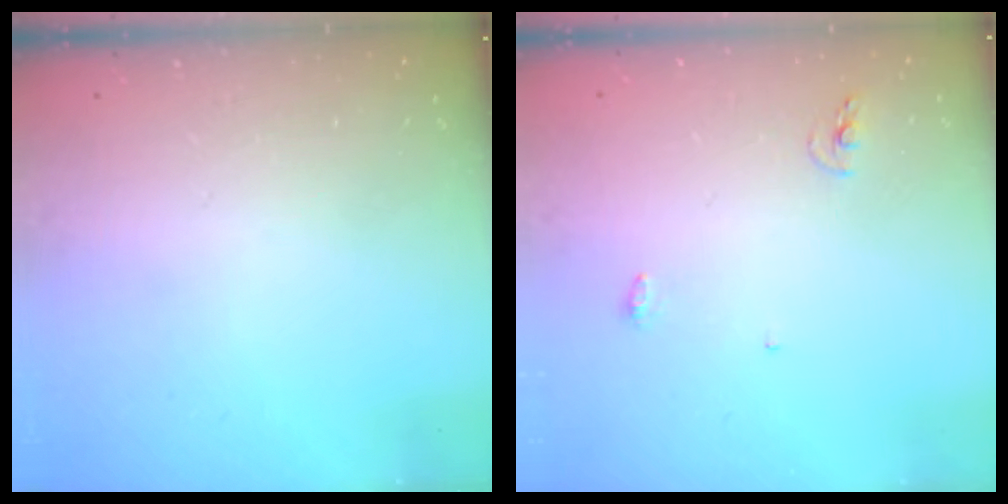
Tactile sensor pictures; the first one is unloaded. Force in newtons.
{"total": 4.5, "press": 4.2, "slide": 1.5}